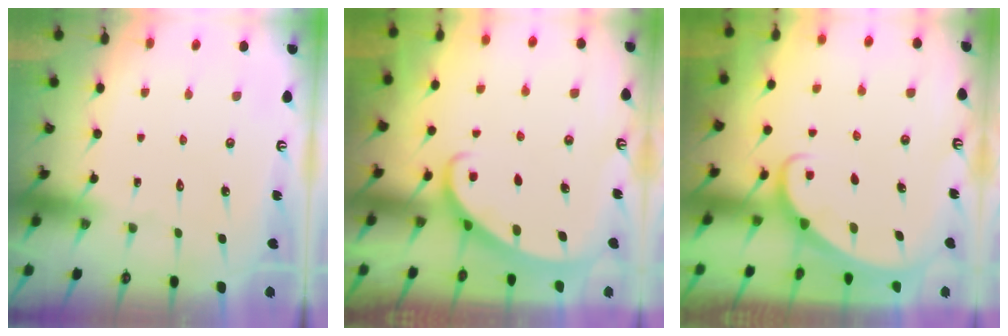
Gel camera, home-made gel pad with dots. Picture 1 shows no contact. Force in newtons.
{"total": 2.0, "press": 2.0, "slide": 0.3}
{"total": 1.6, "press": 1.6, "slide": 0.0}